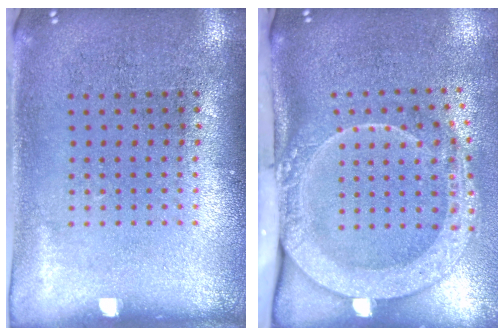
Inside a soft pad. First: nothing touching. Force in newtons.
{"total": 2.9, "press": 2.1, "slide": 2.0}